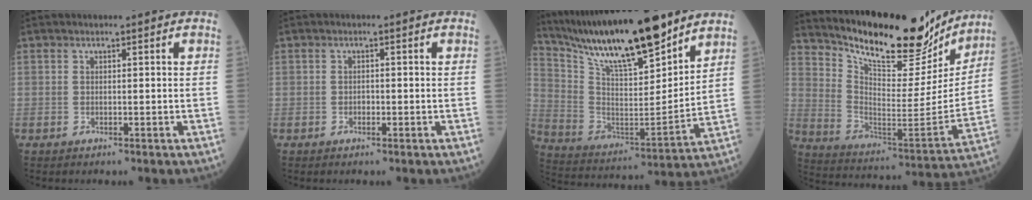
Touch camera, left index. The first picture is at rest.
{"total": 0.9, "force": [-0.6, 0.5, 0.4], "torque": [-0.005, -0.001, -0.010]}
{"total": 20.4, "force": [16.6, 2.7, 11.6], "torque": [-0.206, -0.009, 0.304]}
{"total": 20.8, "force": [18.3, 5.1, 8.6], "torque": [-0.149, -0.035, 0.282]}